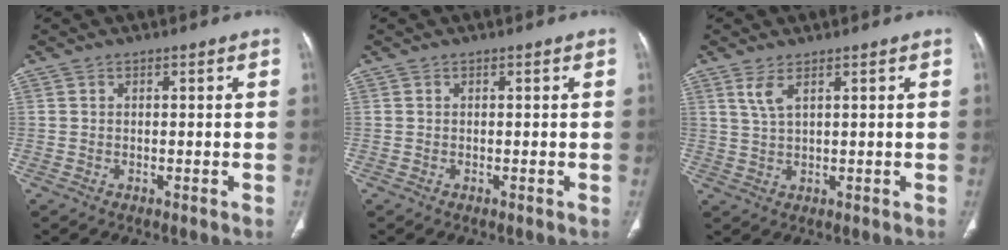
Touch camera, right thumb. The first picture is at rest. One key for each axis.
{"total": 0.0}
{"total": 3.2, "fx": 1.8, "fy": 0.9, "fz": 2.5, "tx": -0.059, "ty": -0.006, "tz": 0.046}